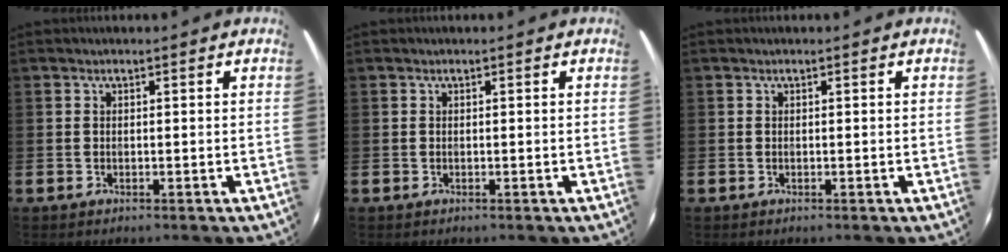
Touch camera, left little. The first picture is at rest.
{"total": 0.0}
{"total": 0.0}